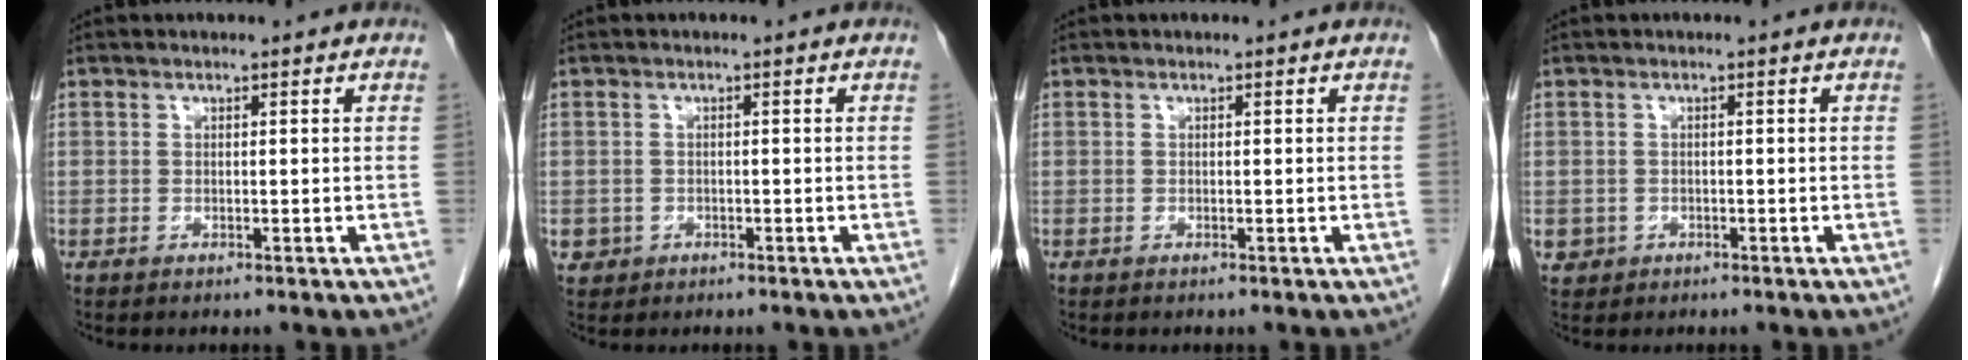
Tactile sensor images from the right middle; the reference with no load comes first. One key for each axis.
{"total": 1.7, "fx": -0.6, "fy": 1.6, "fz": 0.3, "tx": -0.004, "ty": 0.006, "tz": -0.006}
{"total": 0.0}
{"total": 2.1, "fx": -0.7, "fy": 1.9, "fz": 0.4, "tx": -0.005, "ty": 0.005, "tz": -0.006}